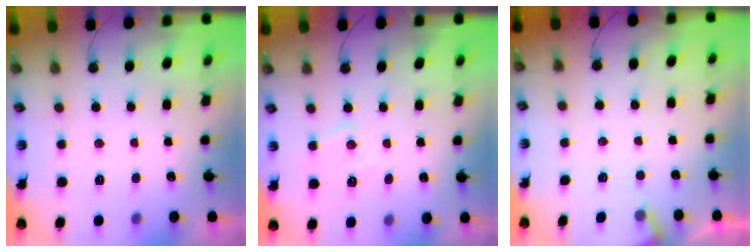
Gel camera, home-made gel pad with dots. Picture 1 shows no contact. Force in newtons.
{"total": 6.9, "press": 6.9, "slide": 0.5}
{"total": 4.7, "press": 4.6, "slide": 0.6}